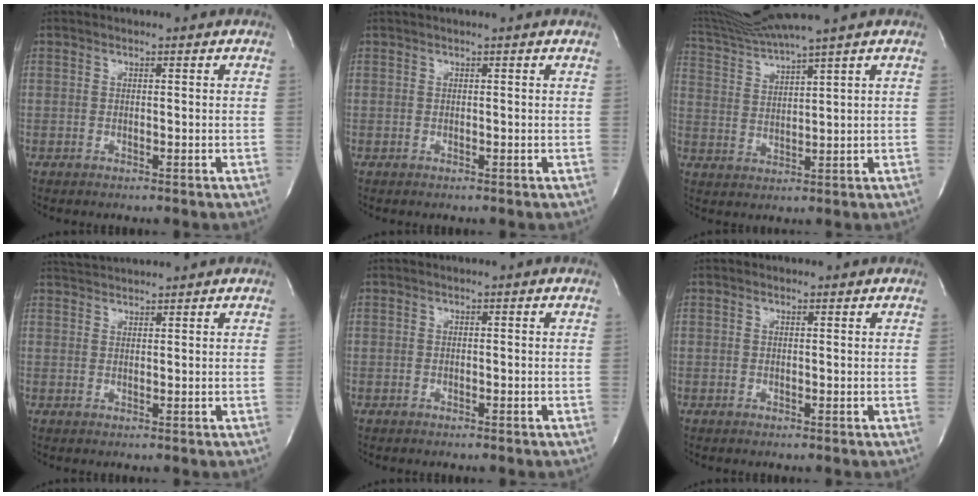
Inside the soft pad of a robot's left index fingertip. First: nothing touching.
{"total": 1.2, "force": [1.0, -0.4, 0.5], "torque": [-0.014, 0.006, 0.023]}
{"total": 7.9, "force": [7.0, -2.3, 3.0], "torque": [-0.071, -0.008, 0.140]}
{"total": 3.9, "force": [3.9, -0.2, 0.6], "torque": [-0.017, 0.025, 0.071]}
{"total": 0.0}
{"total": 0.6, "force": [0.5, 0.3, 0.2], "torque": [-0.011, -0.001, 0.006]}